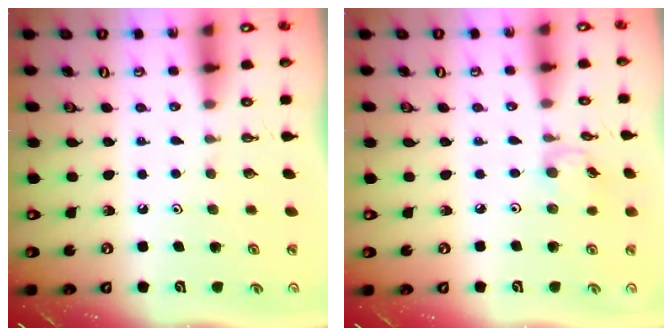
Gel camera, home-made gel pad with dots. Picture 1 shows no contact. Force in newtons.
{"total": 3.1, "press": 3.1, "slide": 0.1}